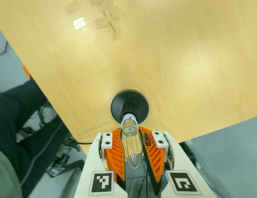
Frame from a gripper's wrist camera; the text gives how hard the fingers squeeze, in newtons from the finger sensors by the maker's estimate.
{"total": 20.7, "left": 20.2, "right": 21.2}